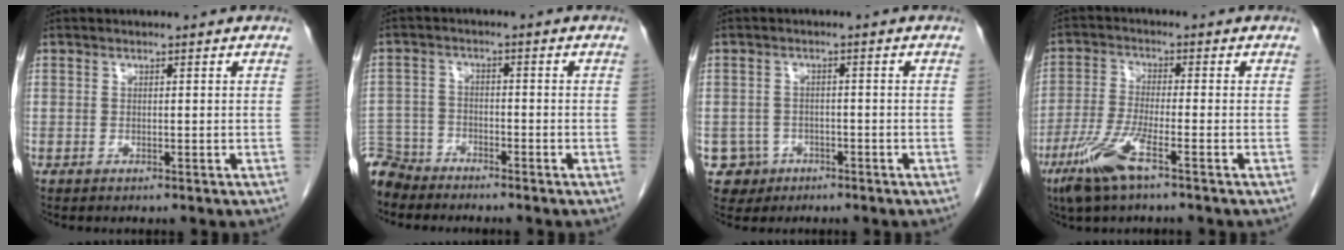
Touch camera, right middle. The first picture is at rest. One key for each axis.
{"total": 6.7, "fx": -6.2, "fy": 2.5, "fz": 0.1, "tx": -0.001, "ty": -0.004, "tz": -0.123}
{"total": 3.9, "fx": -1.8, "fy": 3.5, "fz": -0.2, "tx": 0.005, "ty": 0.011, "tz": -0.026}
{"total": 7.9, "fx": -4.6, "fy": 0.7, "fz": 6.4, "tx": -0.145, "ty": -0.017, "tz": -0.091}